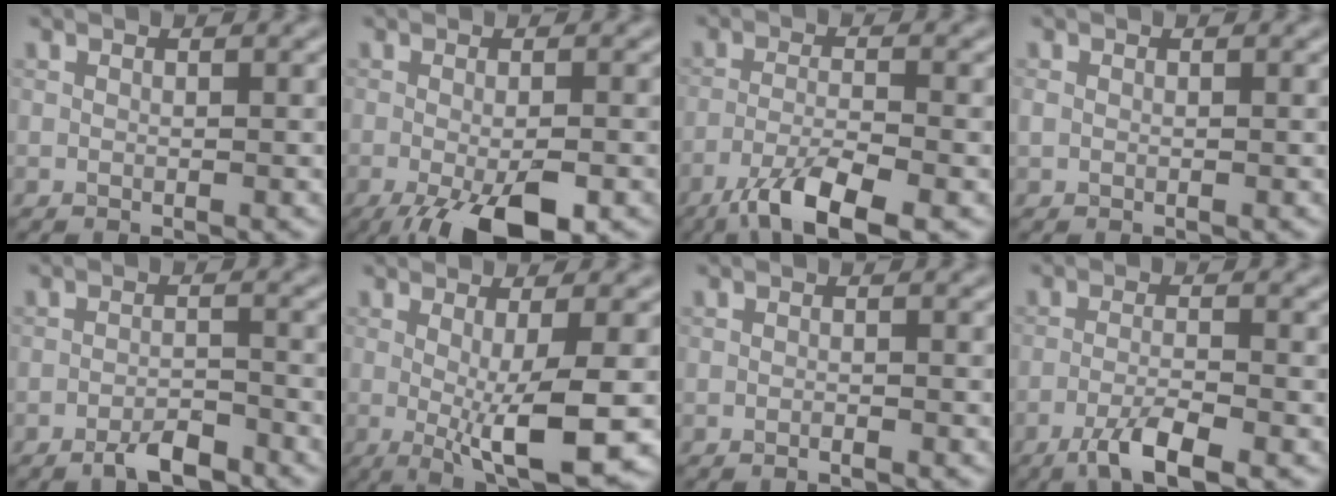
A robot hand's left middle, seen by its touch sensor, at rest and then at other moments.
{"total": 7.4, "force": [-3.8, 2.2, 5.9], "torque": [-0.097, -0.018, -0.058]}
{"total": 5.9, "force": [-3.9, 1.2, 4.3], "torque": [-0.078, -0.005, -0.075]}
{"total": 0.5, "force": [0.0, 0.5, 0.2], "torque": [-0.005, -0.002, -0.001]}
{"total": 3.0, "force": [-2.3, 0.9, 1.7], "torque": [-0.026, 0.003, -0.044]}
{"total": 7.4, "force": [-1.2, 1.4, 7.1], "torque": [-0.110, -0.017, -0.016]}
{"total": 0.5, "force": [-0.4, 0.1, 0.3], "torque": [-0.004, 0.001, -0.008]}
{"total": 3.9, "force": [-2.5, 0.7, 3.0], "torque": [-0.060, 0.000, -0.052]}